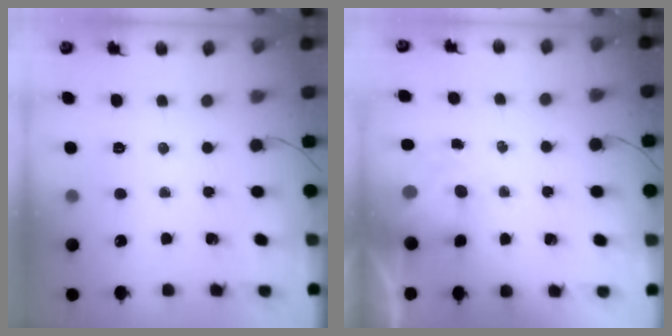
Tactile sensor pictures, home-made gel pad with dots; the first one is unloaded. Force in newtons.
{"total": 4.9, "press": 4.8, "slide": 0.9}